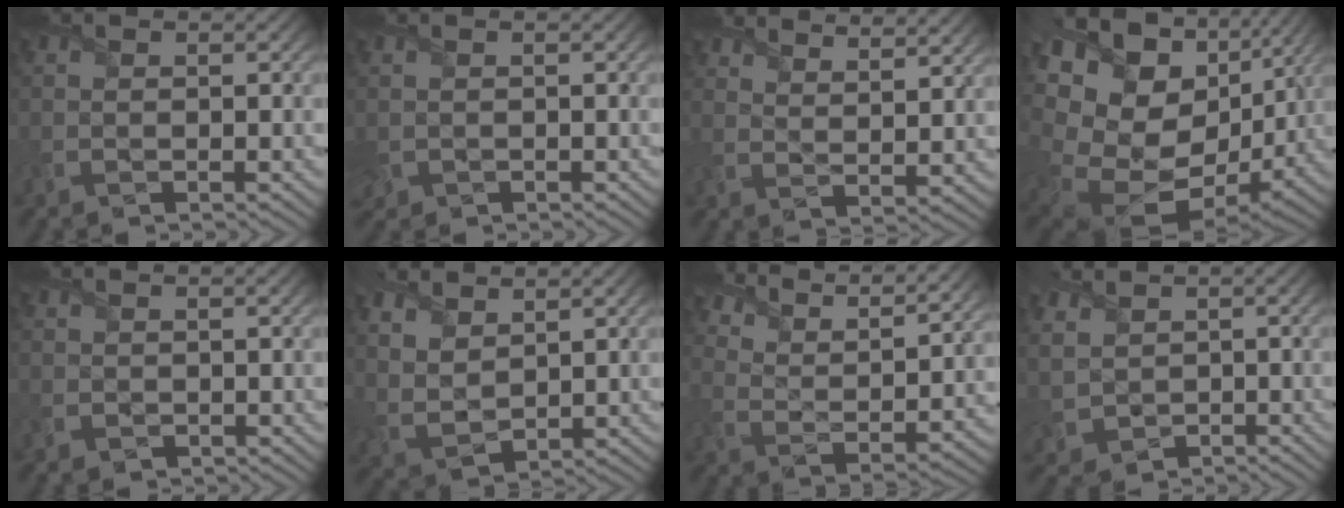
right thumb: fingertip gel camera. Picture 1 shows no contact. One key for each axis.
{"total": 1.0, "fx": 0.0, "fy": 1.0, "fz": 0.2, "tx": -0.021, "ty": -0.002, "tz": -0.001}
{"total": 7.1, "fx": 6.2, "fy": 1.4, "fz": 3.1, "tx": -0.055, "ty": -0.013, "tz": 0.103}
{"total": 19.8, "fx": 0.9, "fy": 14.5, "fz": 13.4, "tx": -0.310, "ty": -0.050, "tz": 0.066}
{"total": 0.7, "fx": -0.3, "fy": 0.7, "fz": 0.1, "tx": -0.010, "ty": -0.002, "tz": -0.008}
{"total": 6.4, "fx": 4.1, "fy": 3.2, "fz": 3.6, "tx": -0.122, "ty": 0.003, "tz": 0.082}
{"total": 12.9, "fx": 10.9, "fy": 3.2, "fz": 6.2, "tx": -0.150, "ty": -0.001, "tz": 0.153}
{"total": 4.1, "fx": 1.3, "fy": 3.7, "fz": 1.3, "tx": -0.077, "ty": -0.002, "tz": 0.022}